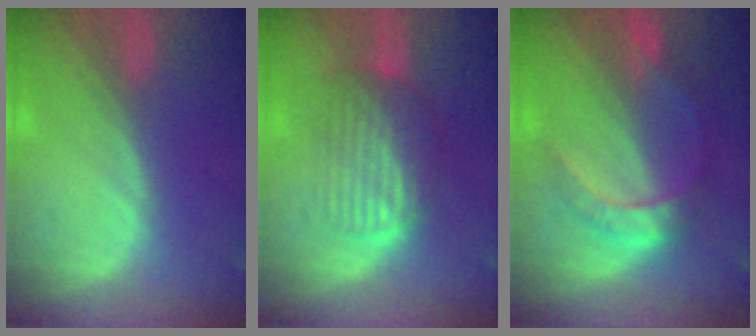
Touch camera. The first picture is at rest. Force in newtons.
{"total": 6.7, "press": 6.4, "slide": 1.9}
{"total": 5.4, "press": 5.3, "slide": 0.6}